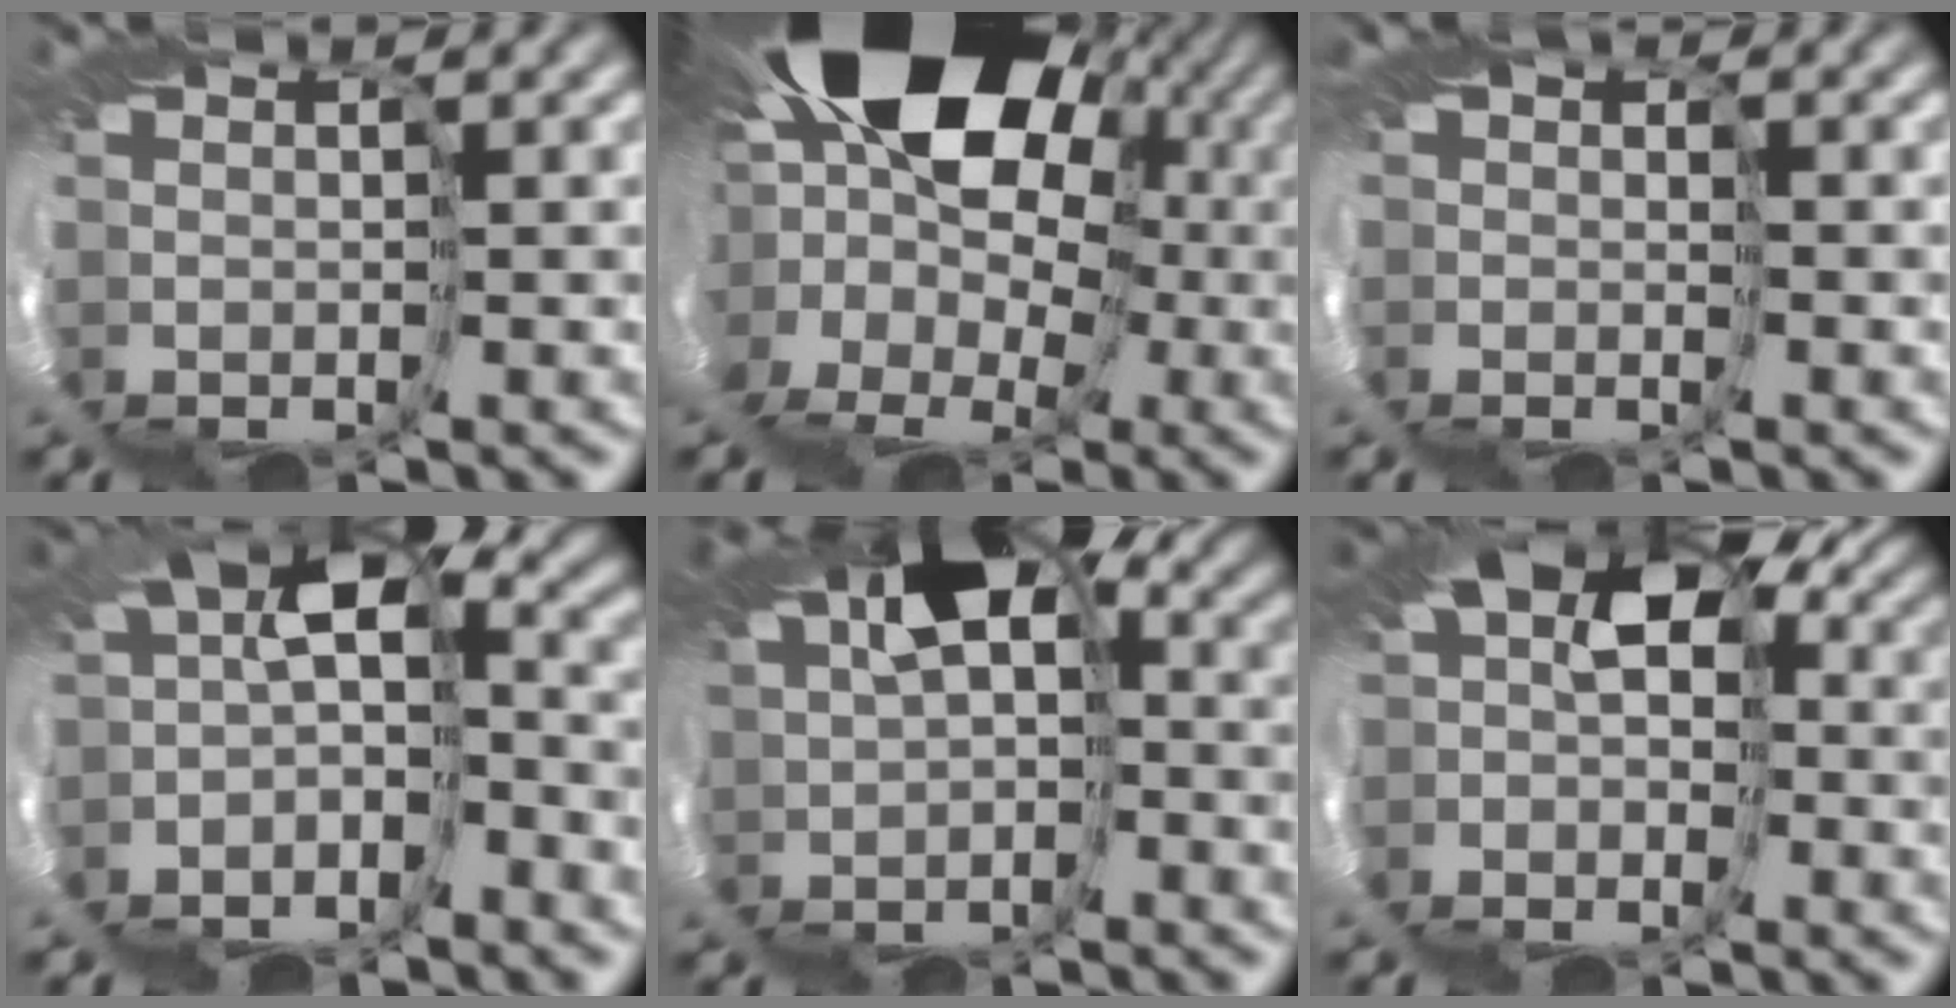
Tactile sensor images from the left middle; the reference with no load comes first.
{"total": 17.9, "force": [5.3, 13.4, 10.5], "torque": [-0.163, 0.007, 0.046]}
{"total": 1.3, "force": [-0.8, 0.9, 0.5], "torque": [0.001, -0.001, -0.013]}
{"total": 5.5, "force": [-2.9, 2.2, 4.1], "torque": [-0.090, -0.022, -0.026]}
{"total": 6.6, "force": [1.5, 3.9, 5.1], "torque": [-0.100, -0.029, 0.056]}
{"total": 6.8, "force": [-0.7, 5.3, 4.3], "torque": [-0.056, -0.007, -0.017]}